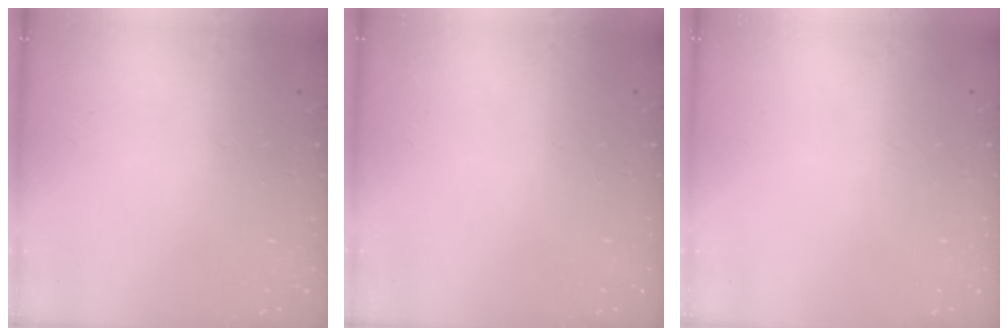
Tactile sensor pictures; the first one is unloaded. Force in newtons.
{"total": 0.0}
{"total": 0.0}